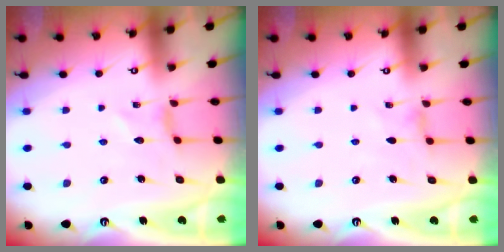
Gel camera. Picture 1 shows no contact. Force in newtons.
{"total": 0.8, "press": 0.8, "slide": 0.2}